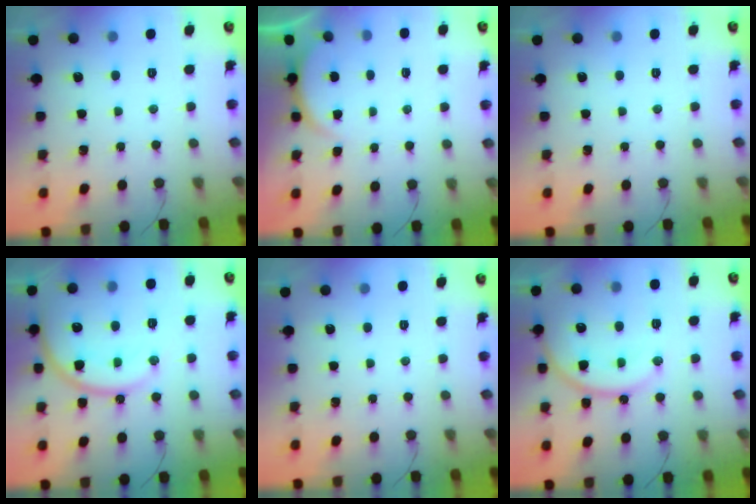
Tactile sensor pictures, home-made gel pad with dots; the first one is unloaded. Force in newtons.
{"total": 2.2, "press": 2.1, "slide": 0.5}
{"total": 0.0}
{"total": 17.2, "press": 17.1, "slide": 1.8}
{"total": 0.0}
{"total": 16.3, "press": 16.2, "slide": 1.7}